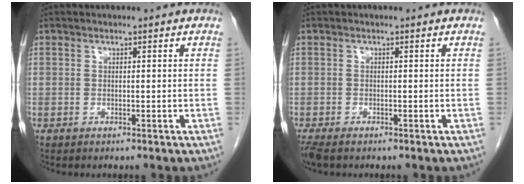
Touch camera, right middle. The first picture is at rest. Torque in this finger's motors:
{"motor_torque": [-0.11, 0.21, 0.08, 0.00]}